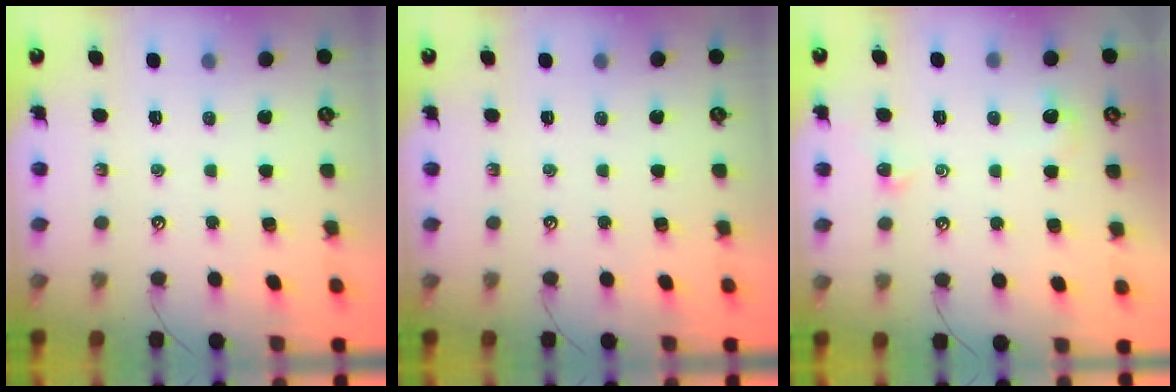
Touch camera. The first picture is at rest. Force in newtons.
{"total": 0.0}
{"total": 2.0, "press": 1.9, "slide": 0.5}